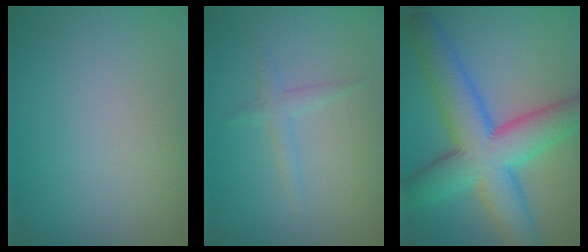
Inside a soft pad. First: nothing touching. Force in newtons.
{"total": 0.7, "press": 0.6, "slide": 0.1}
{"total": 10.2, "press": 10.2, "slide": 0.3}